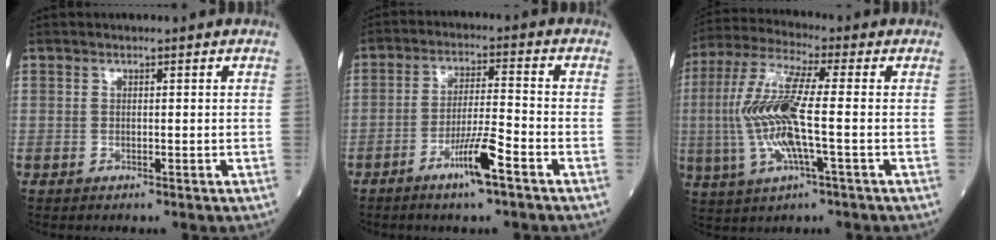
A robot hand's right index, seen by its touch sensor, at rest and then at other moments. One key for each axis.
{"total": 7.2, "fx": -4.2, "fy": 0.1, "fz": 5.9, "tx": -0.112, "ty": -0.003, "tz": -0.074}
{"total": 12.7, "fx": -1.2, "fy": 1.6, "fz": 12.5, "tx": -0.279, "ty": 0.005, "tz": -0.025}